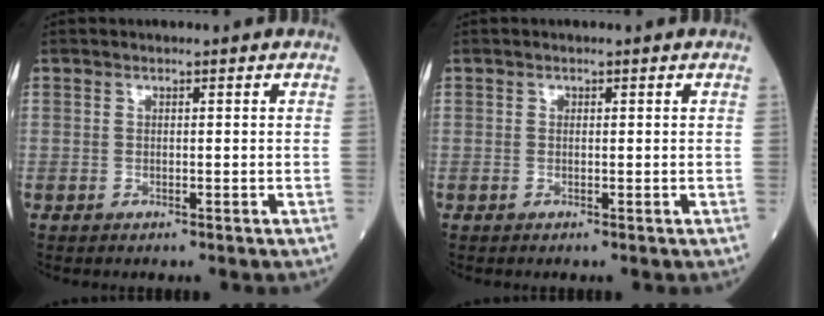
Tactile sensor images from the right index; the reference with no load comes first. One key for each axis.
{"total": 0.0}